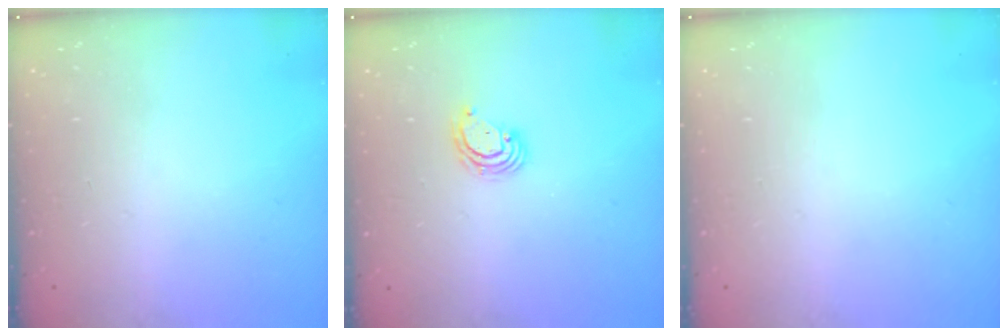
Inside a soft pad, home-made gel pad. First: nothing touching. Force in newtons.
{"total": 3.8, "press": 3.8, "slide": 0.1}
{"total": 0.0}